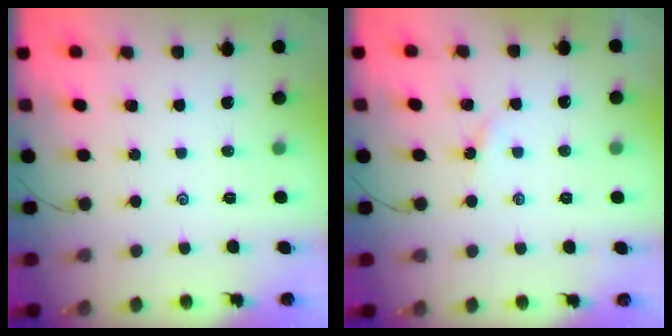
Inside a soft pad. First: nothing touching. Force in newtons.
{"total": 1.7, "press": 1.6, "slide": 0.3}